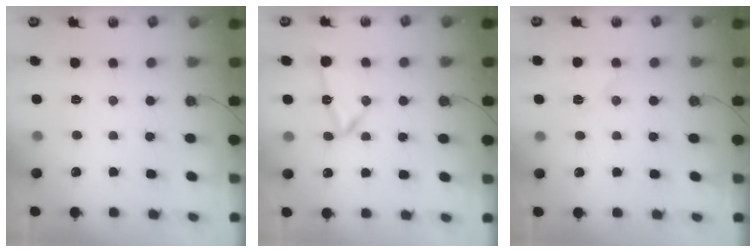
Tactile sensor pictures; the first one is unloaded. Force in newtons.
{"total": 11.1, "press": 11.1, "slide": 0.6}
{"total": 5.9, "press": 5.8, "slide": 0.8}